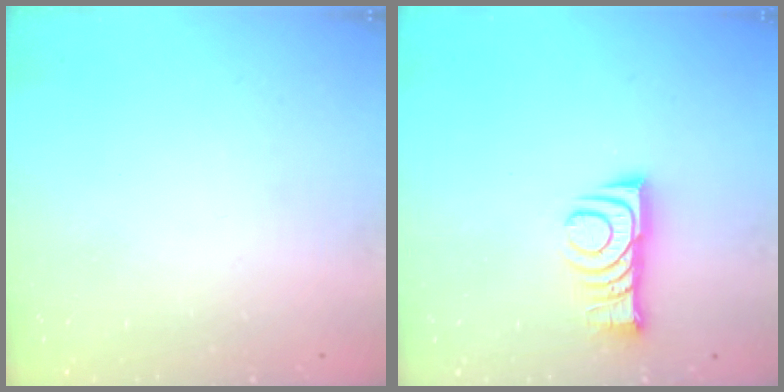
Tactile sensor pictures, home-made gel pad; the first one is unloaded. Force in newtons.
{"total": 8.8, "press": 8.8, "slide": 0.8}